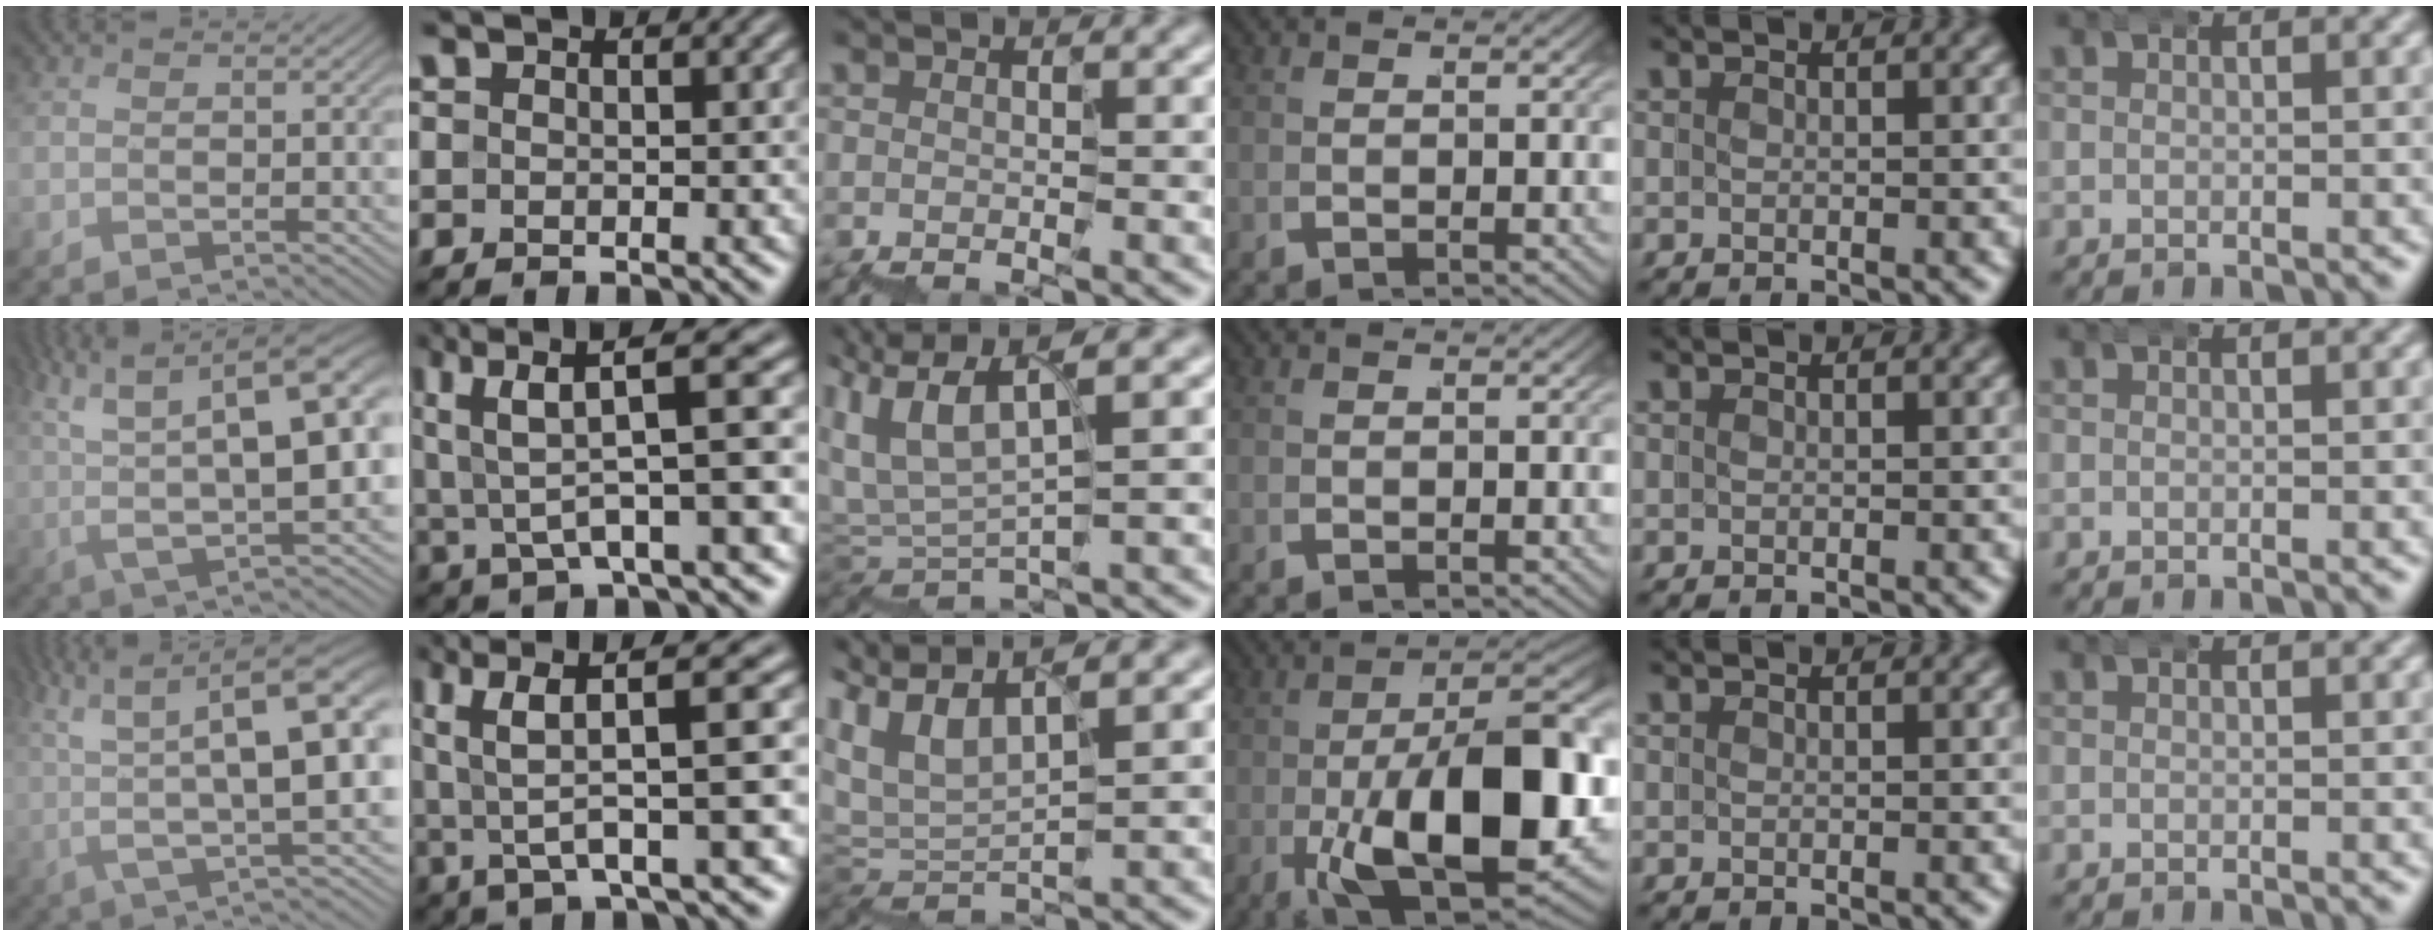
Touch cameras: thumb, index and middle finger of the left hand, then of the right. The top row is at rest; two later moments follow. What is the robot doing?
{"motion": "wrap", "object": "bubble wrap"}